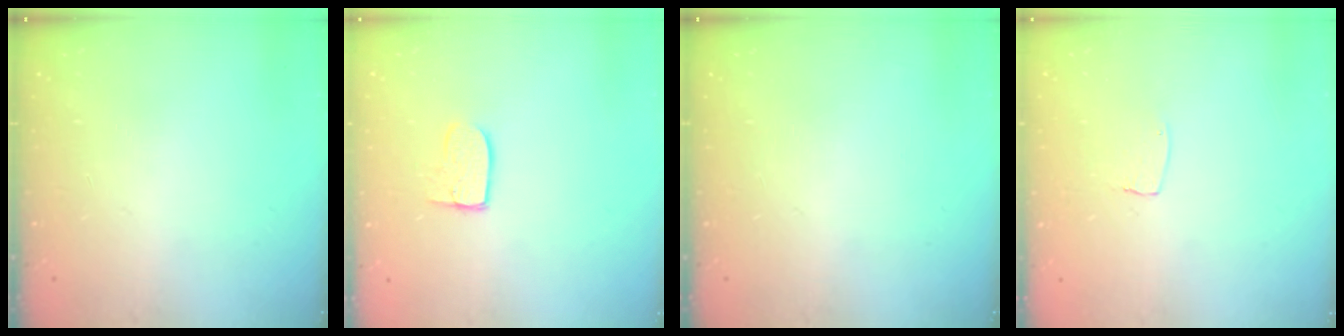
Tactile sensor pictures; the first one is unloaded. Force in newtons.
{"total": 6.7, "press": 6.7, "slide": 0.4}
{"total": 0.0}
{"total": 2.6, "press": 2.6, "slide": 0.1}